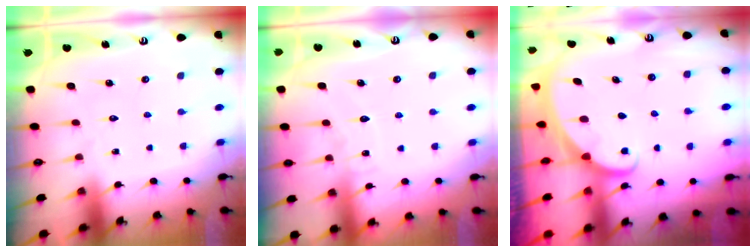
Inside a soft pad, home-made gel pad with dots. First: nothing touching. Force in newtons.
{"total": 5.4, "press": 5.4, "slide": 0.4}
{"total": 1.7, "press": 1.7, "slide": 0.1}